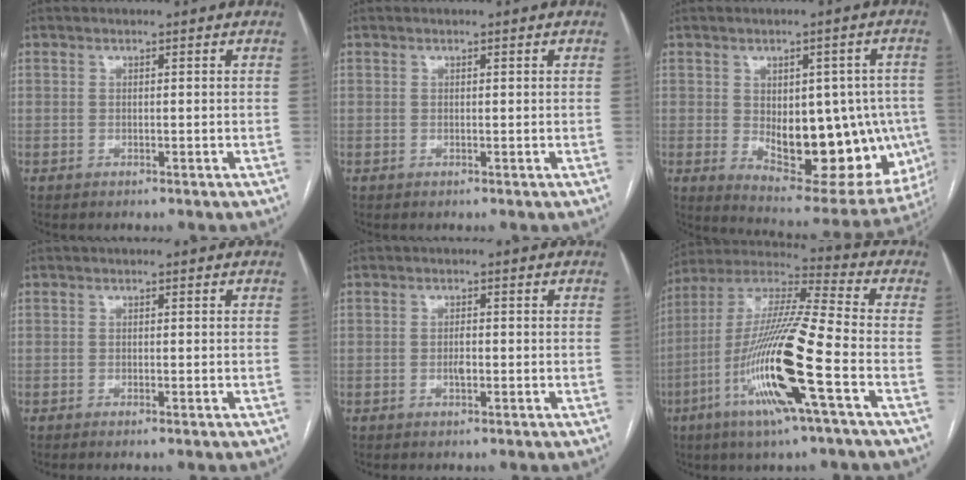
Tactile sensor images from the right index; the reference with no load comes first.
{"total": 0.0}
{"total": 19.2, "force": [-2.2, 9.4, 16.6], "torque": [-0.194, 0.010, -0.001]}
{"total": 0.6, "force": [-0.4, -0.1, 0.4], "torque": [-0.008, 0.000, -0.005]}
{"total": 1.6, "force": [-0.3, 0.6, 1.4], "torque": [-0.026, 0.001, -0.005]}
{"total": 19.1, "force": [-6.6, 0.3, 17.9], "torque": [-0.369, -0.019, -0.132]}